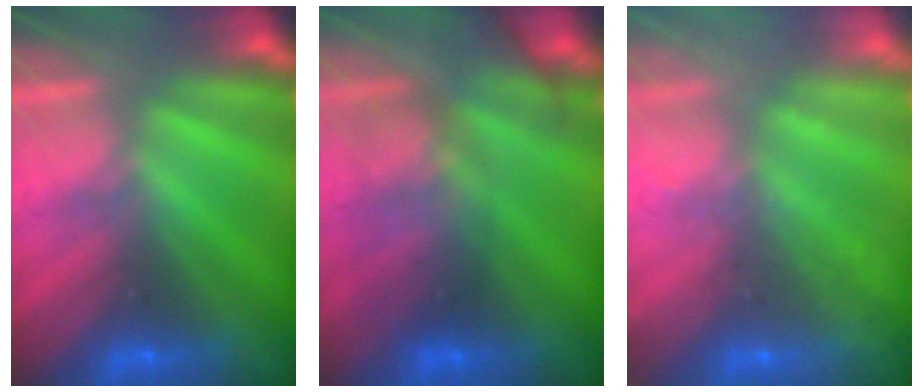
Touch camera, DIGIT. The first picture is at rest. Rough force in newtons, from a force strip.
{"total": 2.7}
{"total": 2.4}